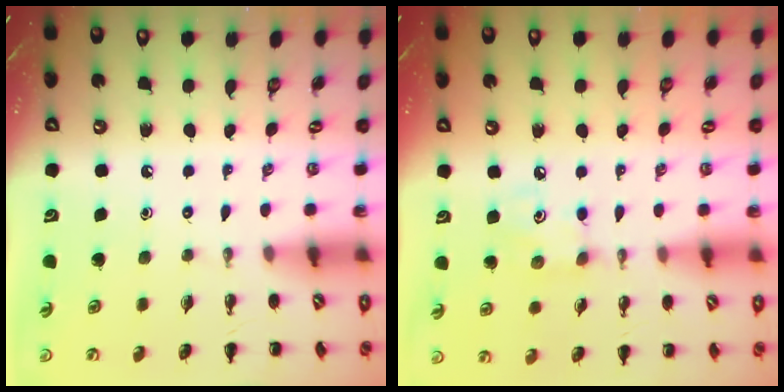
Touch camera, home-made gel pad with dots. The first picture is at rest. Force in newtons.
{"total": 3.4, "press": 3.3, "slide": 0.6}